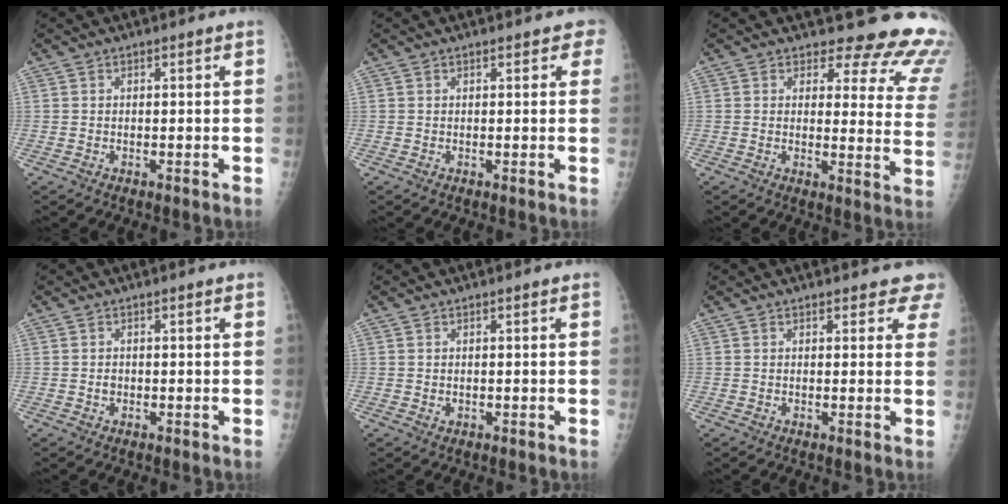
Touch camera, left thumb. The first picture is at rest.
{"total": 2.1, "force": [1.3, 1.2, 1.1], "torque": [0.012, 0.001, 0.010]}
{"total": 17.7, "force": [16.2, 5.8, 4.2], "torque": [-0.003, -0.140, 0.155]}
{"total": 0.7, "force": [-0.1, 0.6, 0.3], "torque": [-0.002, 0.002, -0.001]}
{"total": 0.6, "force": [0.2, 0.4, 0.4], "torque": [-0.001, -0.001, 0.004]}
{"total": 4.3, "force": [3.7, 1.8, 0.9], "torque": [0.030, -0.014, 0.025]}